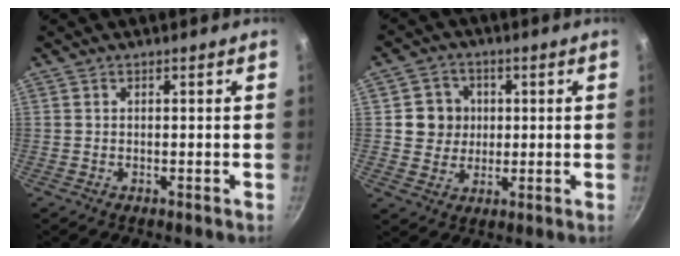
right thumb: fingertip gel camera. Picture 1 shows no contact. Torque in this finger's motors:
{"motor_torque": [-0.67, 0.63, 0.37, -0.32, 0.04]}